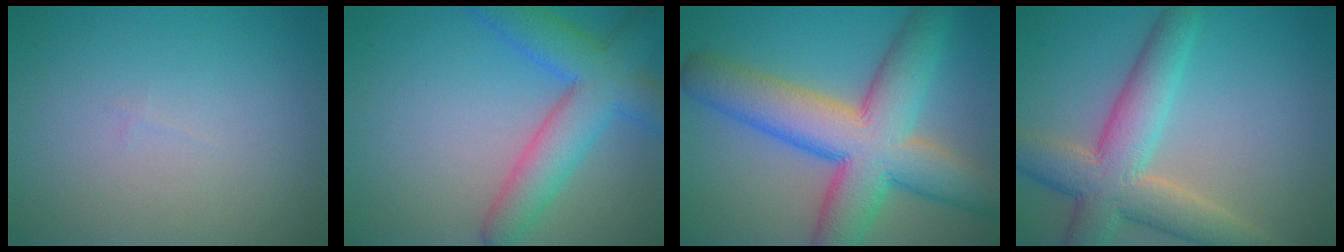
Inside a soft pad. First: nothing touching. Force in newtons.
{"total": 6.8, "press": 6.8, "slide": 0.3}
{"total": 11.8, "press": 11.8, "slide": 0.6}
{"total": 7.7, "press": 7.7, "slide": 0.5}